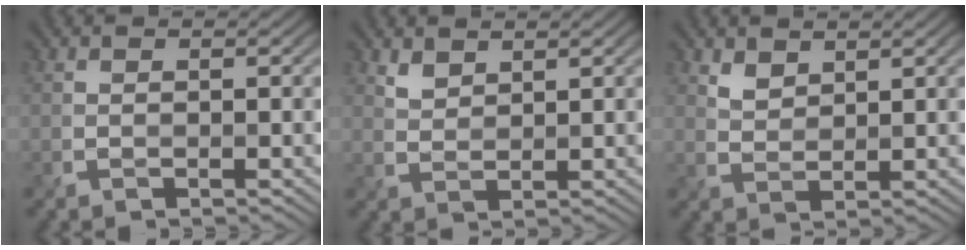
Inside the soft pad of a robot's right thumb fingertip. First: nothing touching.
{"total": 2.1, "force": [1.7, 0.9, 0.8], "torque": [-0.022, -0.003, 0.042]}
{"total": 2.4, "force": [1.9, 1.2, 1.0], "torque": [-0.025, -0.004, 0.045]}